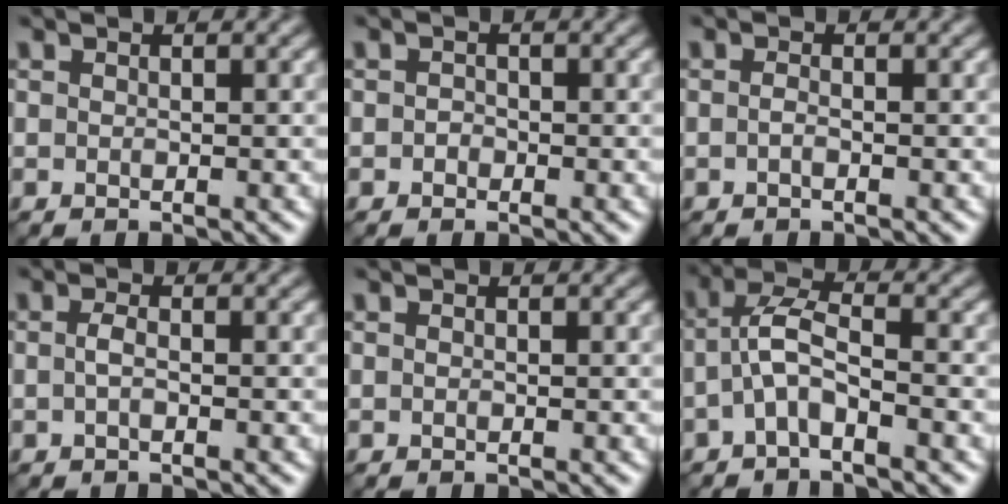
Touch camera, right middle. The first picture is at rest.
{"total": 0.7, "force": [-0.2, 0.6, 0.2], "torque": [-0.001, -0.004, -0.006]}
{"total": 0.6, "force": [-0.3, 0.2, 0.5], "torque": [-0.013, -0.001, -0.007]}
{"total": 1.0, "force": [-0.3, 0.3, 0.9], "torque": [-0.022, 0.000, -0.007]}
{"total": 0.0}
{"total": 3.3, "force": [-1.2, 1.1, 2.9], "torque": [-0.063, 0.013, -0.031]}